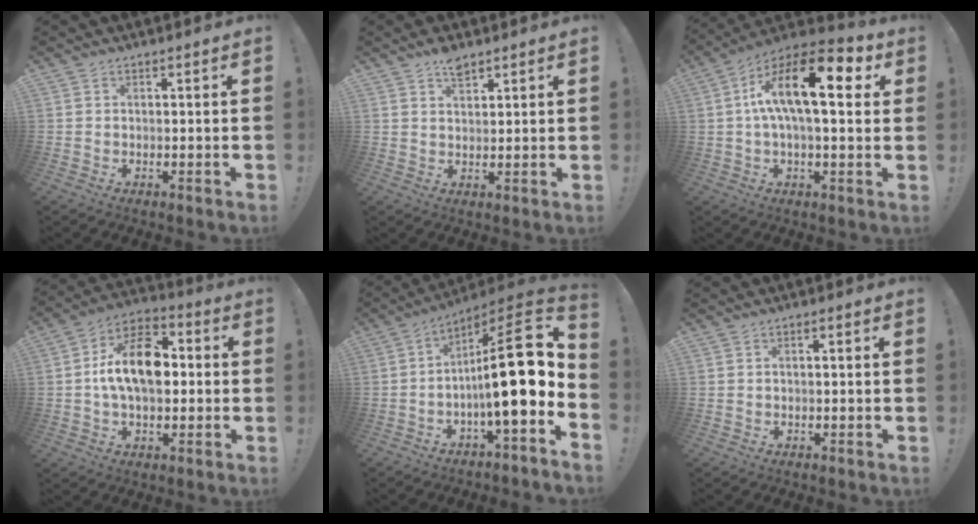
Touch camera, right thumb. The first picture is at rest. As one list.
[{"total": 4.9, "force": [3.6, 2.1, 2.6], "torque": [-0.026, -0.024, 0.060]}, {"total": 18.7, "force": [4.7, 7.0, 16.7], "torque": [-0.279, -0.013, 0.066]}, {"total": 16.3, "force": [1.2, 9.9, 12.9], "torque": [-0.214, 0.014, 0.021]}, {"total": 20.4, "force": [-0.3, 4.4, 19.9], "torque": [-0.302, -0.002, -0.011]}, {"total": 1.1, "force": [-0.1, 0.2, 1.1], "torque": [-0.014, 0.000, -0.004]}]